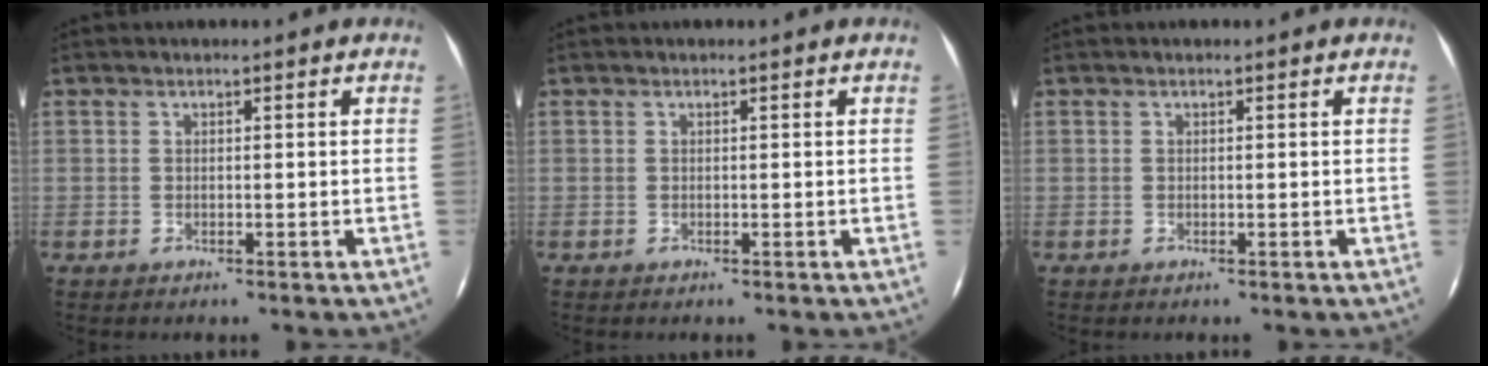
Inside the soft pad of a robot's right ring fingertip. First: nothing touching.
{"total": 0.0}
{"total": 0.0}